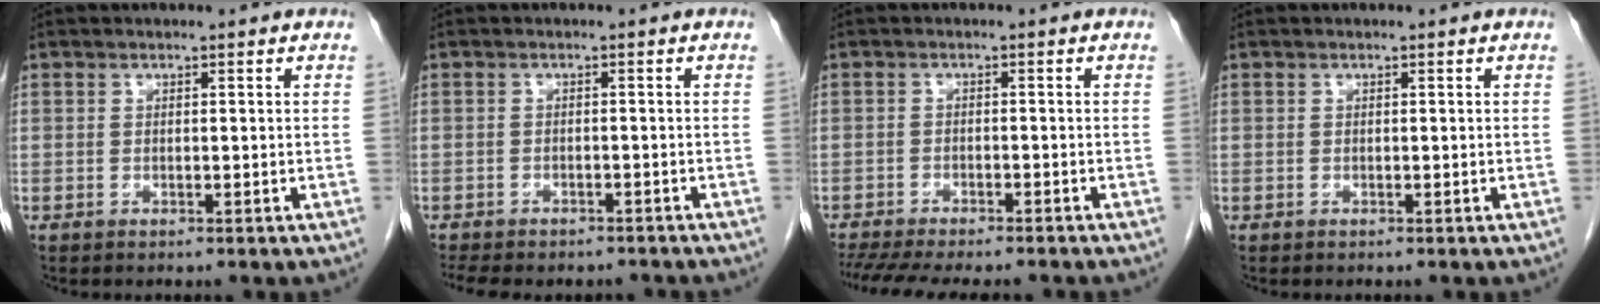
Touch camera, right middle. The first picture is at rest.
{"total": 9.5, "force": [-8.3, 3.2, 3.3], "torque": [-0.062, 0.000, -0.106]}
{"total": 14.3, "force": [-12.4, 3.0, 6.5], "torque": [-0.131, -0.018, -0.169]}
{"total": 0.0}